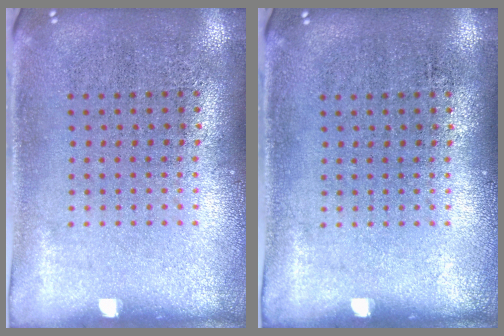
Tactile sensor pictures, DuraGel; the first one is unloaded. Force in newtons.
{"total": 0.0}